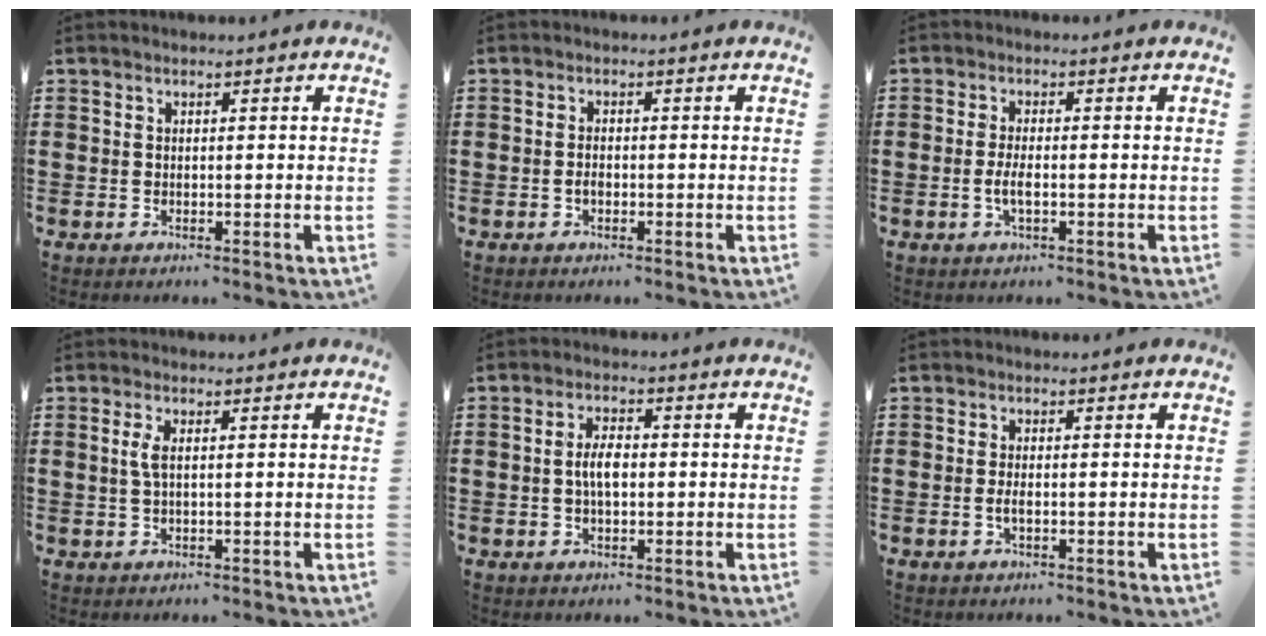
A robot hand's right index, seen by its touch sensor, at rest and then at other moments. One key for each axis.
{"total": 1.4, "fx": -0.6, "fy": 0.6, "fz": 1.1, "tx": -0.023, "ty": -0.001, "tz": -0.010}
{"total": 2.9, "fx": -0.8, "fy": 0.7, "fz": 2.7, "tx": -0.062, "ty": -0.005, "tz": -0.019}
{"total": 2.1, "fx": 0.2, "fy": 0.5, "fz": 2.0, "tx": -0.041, "ty": 0.001, "tz": 0.003}
{"total": 4.0, "fx": -0.3, "fy": 1.6, "fz": 3.6, "tx": -0.076, "ty": -0.001, "tz": -0.009}
{"total": 1.6, "fx": -0.5, "fy": 0.3, "fz": 1.4, "tx": -0.027, "ty": -0.001, "tz": -0.008}